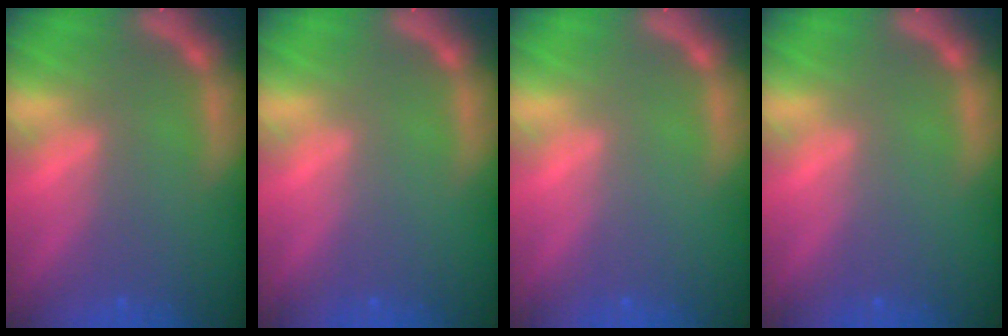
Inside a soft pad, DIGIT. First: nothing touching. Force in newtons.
{"total": 0.0}
{"total": 0.0}
{"total": 0.0}